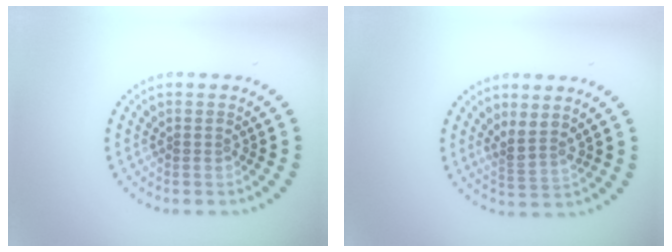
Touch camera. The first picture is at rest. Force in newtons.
{"total": 2.1, "press": 1.5, "slide": 1.5}